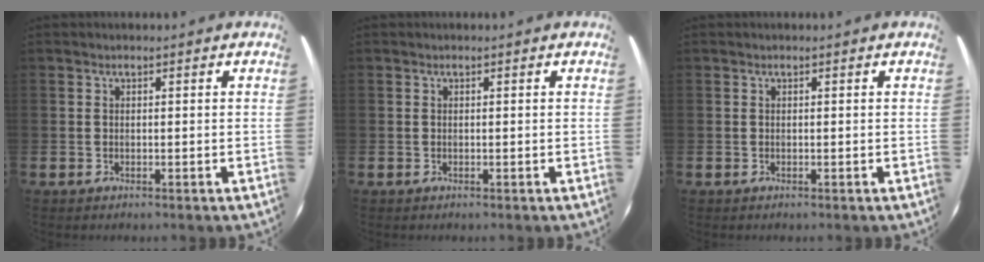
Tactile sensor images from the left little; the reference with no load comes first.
{"total": 0.0}
{"total": 0.0}